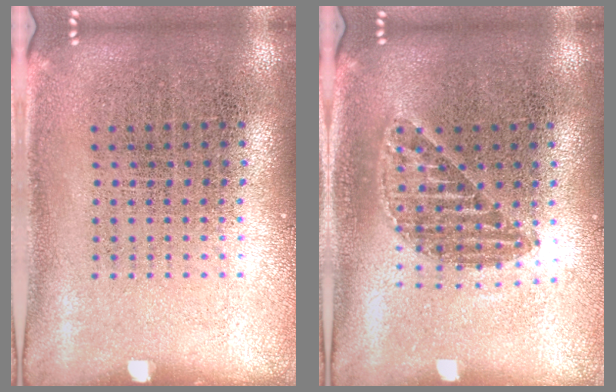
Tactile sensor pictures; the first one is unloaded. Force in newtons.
{"total": 1.1, "press": 1.0, "slide": 0.4}